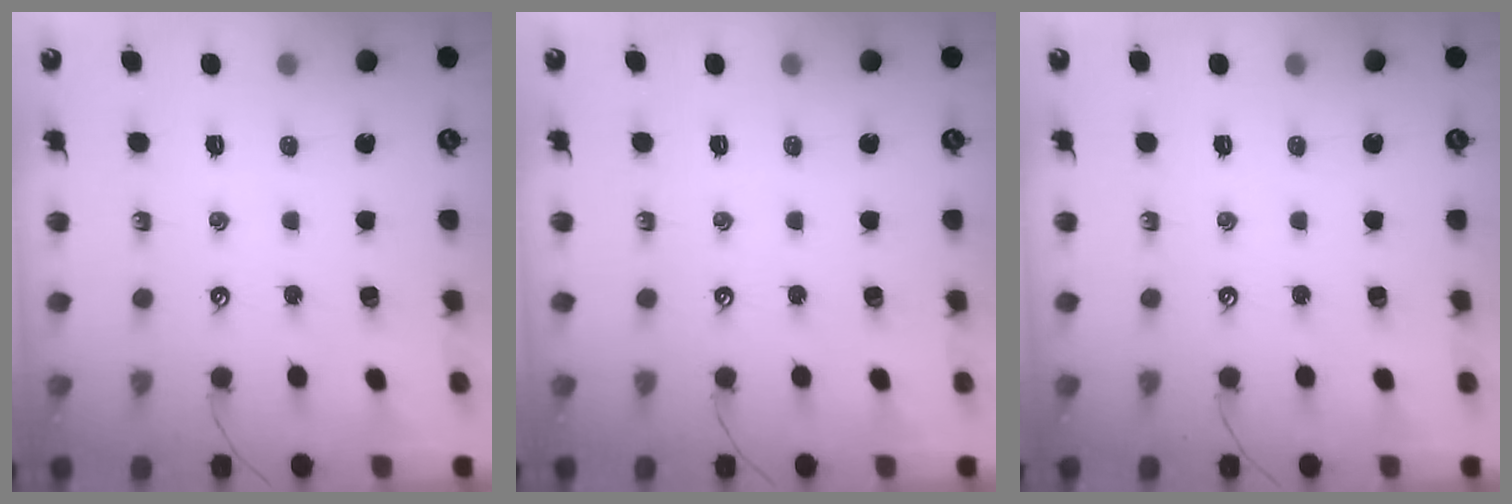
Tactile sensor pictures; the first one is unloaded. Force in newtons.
{"total": 0.0}
{"total": 0.0}